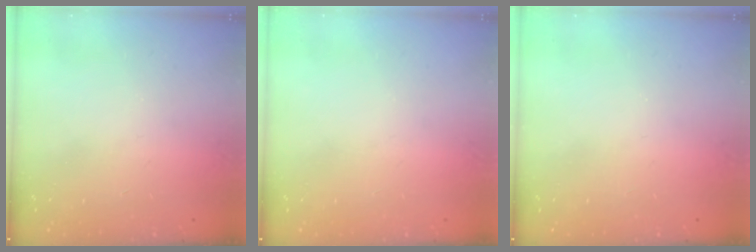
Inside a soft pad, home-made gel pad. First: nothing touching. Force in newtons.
{"total": 0.0}
{"total": 0.0}